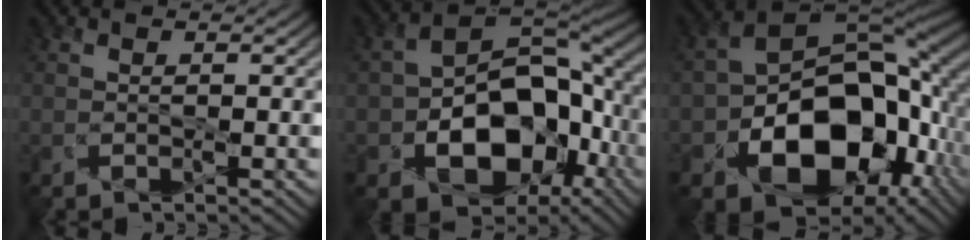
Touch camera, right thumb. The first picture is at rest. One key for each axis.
{"total": 13.8, "fx": -3.0, "fy": 9.7, "fz": 9.3, "tx": -0.154, "ty": -0.023, "tz": -0.049}
{"total": 15.9, "fx": -4.2, "fy": 11.4, "fz": 10.3, "tx": -0.159, "ty": -0.033, "tz": -0.061}